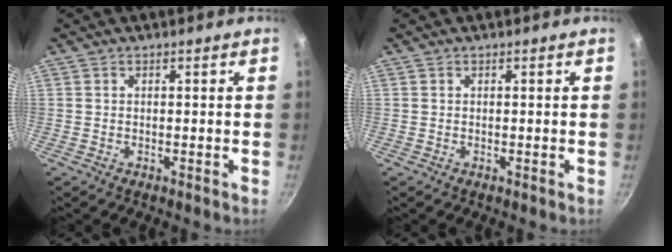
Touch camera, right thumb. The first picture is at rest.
{"total": 0.0}